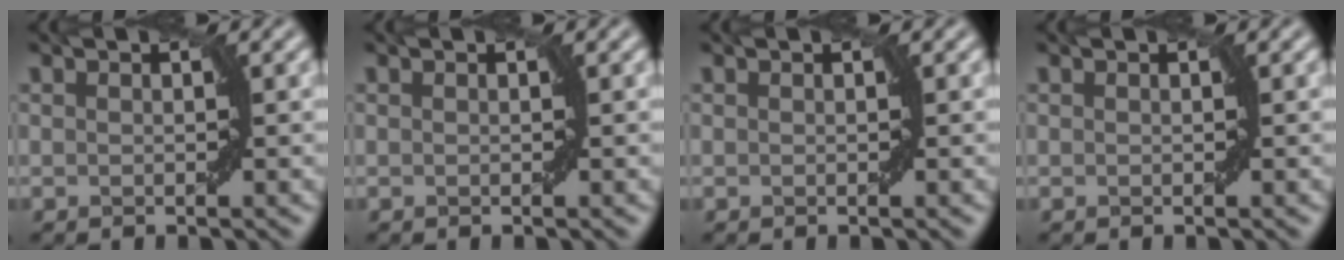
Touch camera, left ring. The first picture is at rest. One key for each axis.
{"total": 0.0}
{"total": 0.0}
{"total": 0.0}